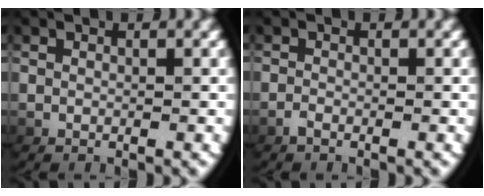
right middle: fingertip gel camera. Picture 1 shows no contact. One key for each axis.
{"total": 0.7, "fx": -0.6, "fy": 0.0, "fz": 0.3, "tx": -0.009, "ty": 0.003, "tz": -0.015}